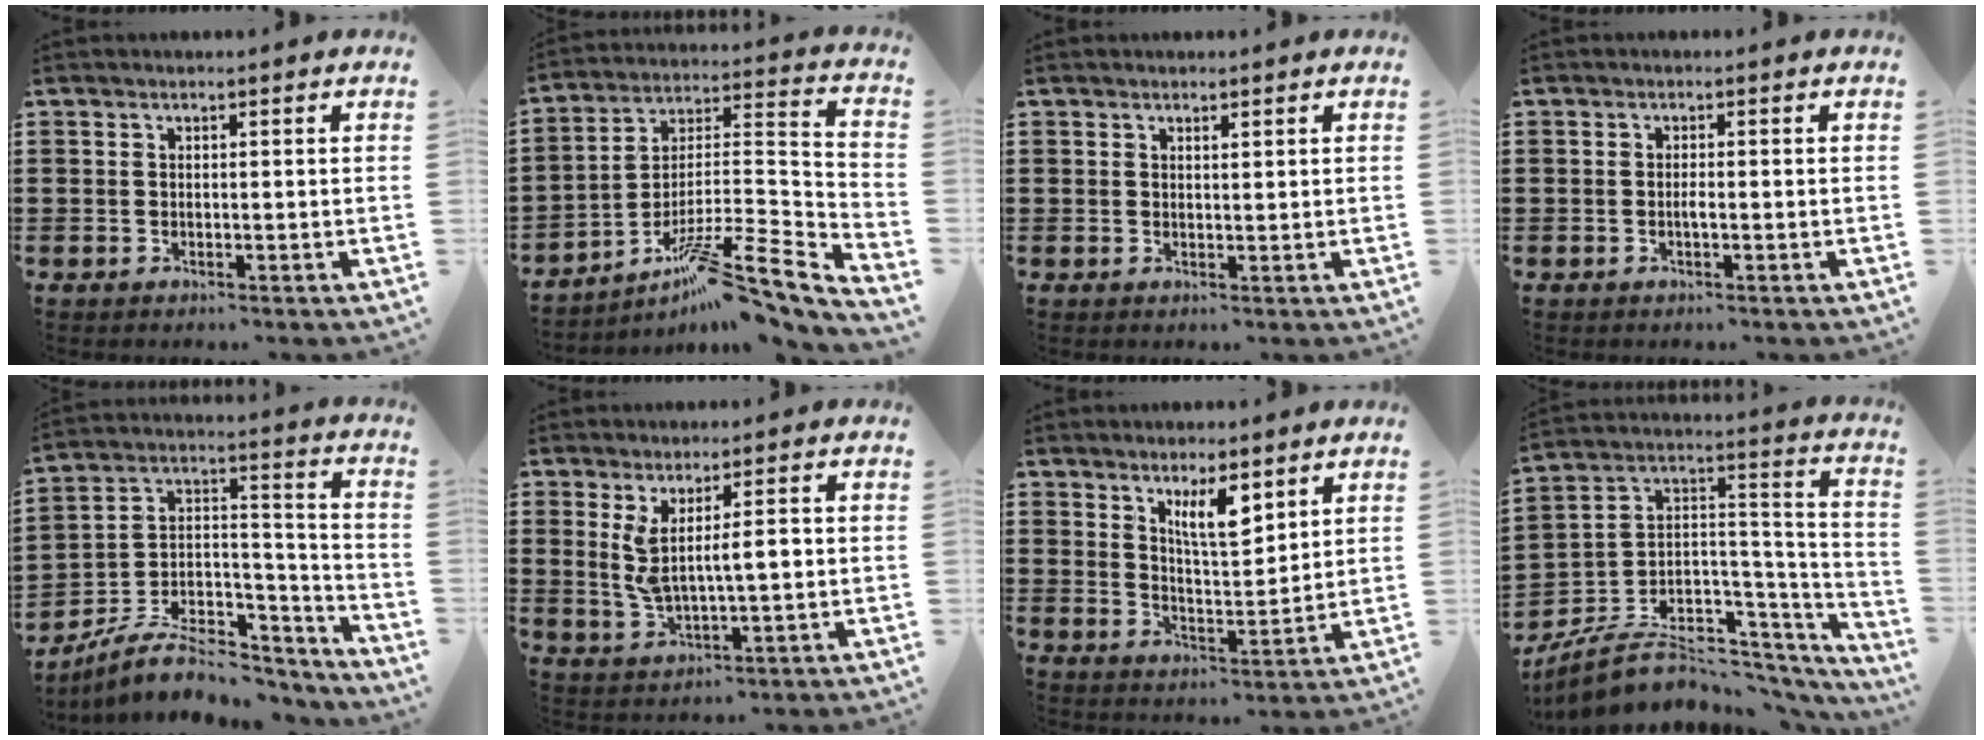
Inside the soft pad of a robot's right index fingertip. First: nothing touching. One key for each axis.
{"total": 10.2, "fx": -7.1, "fy": 0.6, "fz": 7.3, "tx": -0.116, "ty": -0.002, "tz": -0.137}
{"total": 0.8, "fx": 0.7, "fy": 0.2, "fz": 0.3, "tx": -0.008, "ty": 0.000, "tz": 0.014}
{"total": 1.0, "fx": -0.4, "fy": 0.1, "fz": 1.0, "tx": -0.019, "ty": -0.004, "tz": -0.006}
{"total": 7.5, "fx": -5.9, "fy": 3.5, "fz": 3.0, "tx": -0.056, "ty": 0.013, "tz": -0.110}
{"total": 6.5, "fx": 1.3, "fy": 1.5, "fz": 6.2, "tx": -0.126, "ty": -0.003, "tz": 0.018}
{"total": 6.7, "fx": 4.3, "fy": 1.9, "fz": 4.8, "tx": -0.087, "ty": -0.010, "tz": 0.071}
{"total": 7.7, "fx": -4.1, "fy": 5.3, "fz": 3.8, "tx": -0.085, "ty": 0.004, "tz": -0.070}